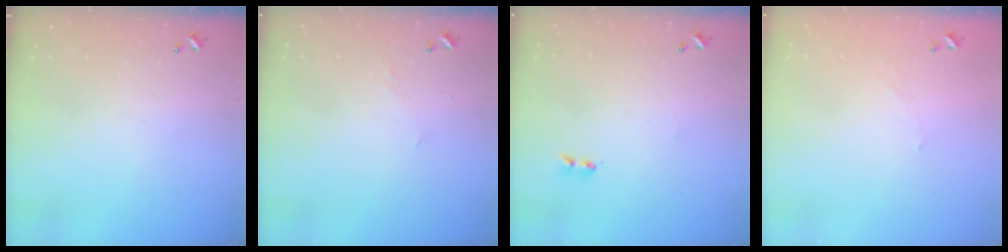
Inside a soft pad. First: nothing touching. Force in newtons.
{"total": 2.9, "press": 2.8, "slide": 0.4}
{"total": 2.2, "press": 2.1, "slide": 0.6}
{"total": 6.0, "press": 6.0, "slide": 0.9}